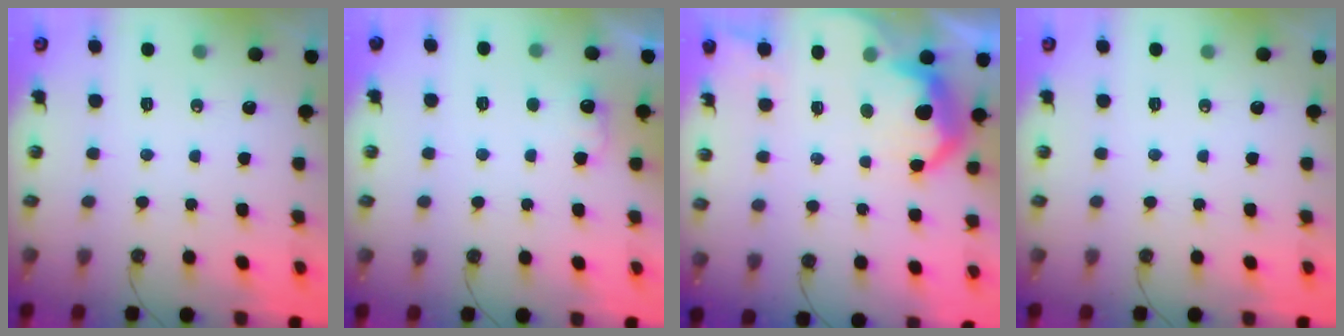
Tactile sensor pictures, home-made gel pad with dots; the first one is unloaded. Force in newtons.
{"total": 5.2, "press": 5.0, "slide": 1.3}
{"total": 8.2, "press": 8.2, "slide": 0.8}
{"total": 0.0}